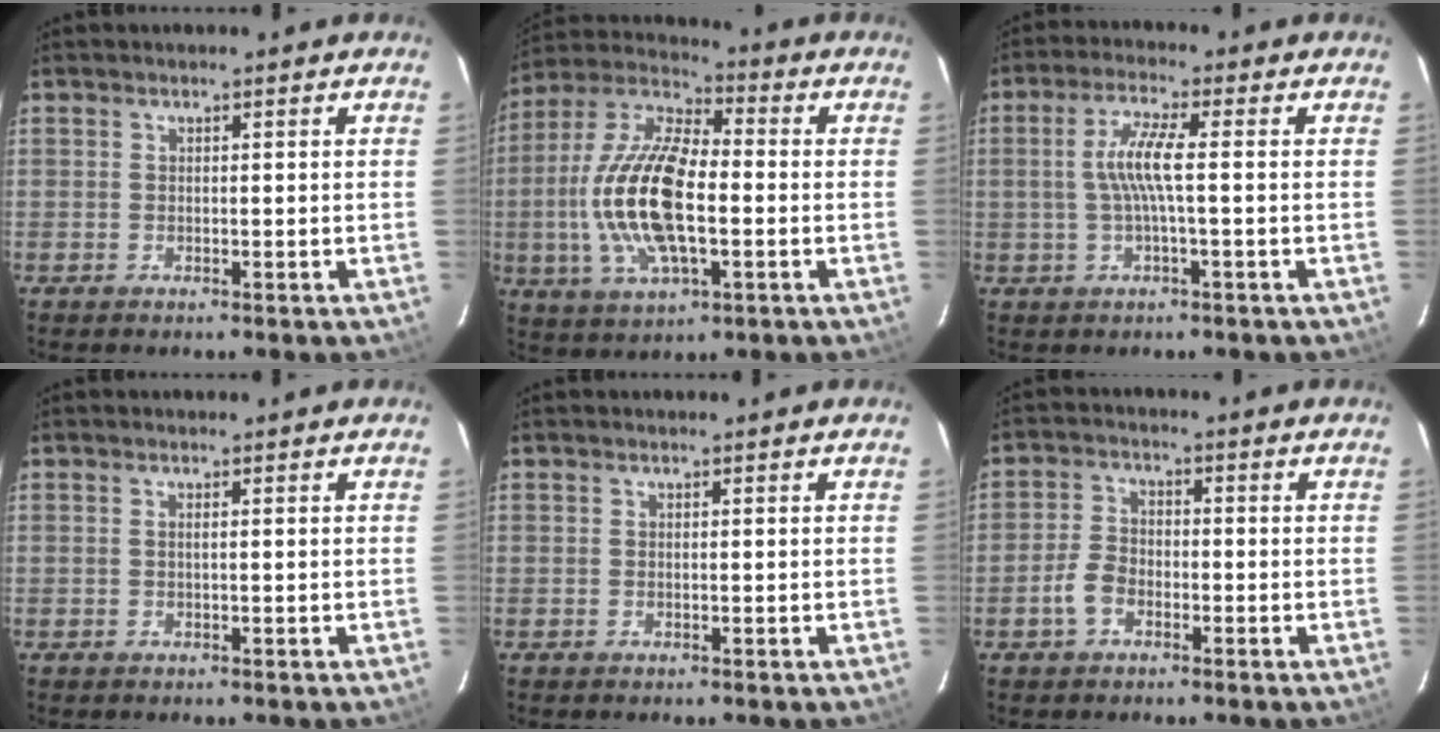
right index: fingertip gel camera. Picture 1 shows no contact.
{"total": 18.3, "force": [-2.3, 7.5, 16.5], "torque": [-0.340, 0.002, -0.048]}
{"total": 6.1, "force": [-0.3, 0.2, 6.1], "torque": [-0.126, 0.003, -0.002]}
{"total": 0.6, "force": [0.0, -0.2, 0.5], "torque": [-0.009, 0.002, -0.002]}
{"total": 0.0}
{"total": 4.5, "force": [-2.4, 2.9, 2.6], "torque": [-0.058, 0.009, -0.044]}